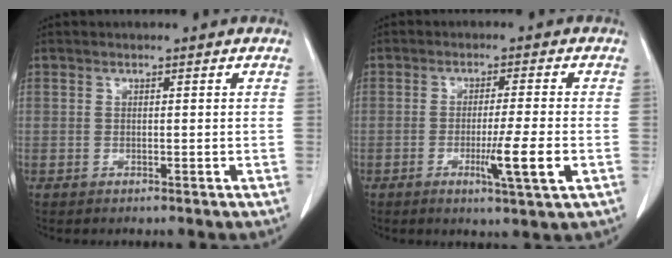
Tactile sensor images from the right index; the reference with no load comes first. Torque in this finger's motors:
{"motor_torque": [1.12, -0.34, 0.50, 0.11]}